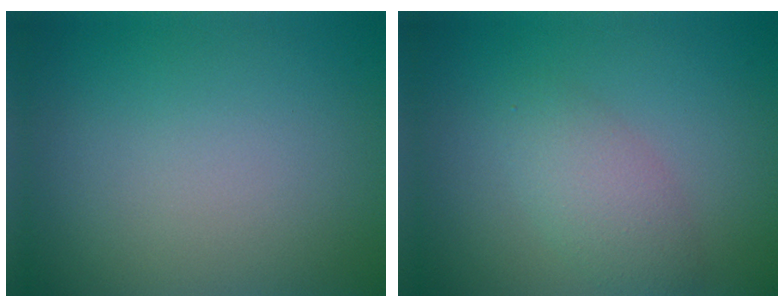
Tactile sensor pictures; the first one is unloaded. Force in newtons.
{"total": 2.8, "press": 2.8, "slide": 0.1}